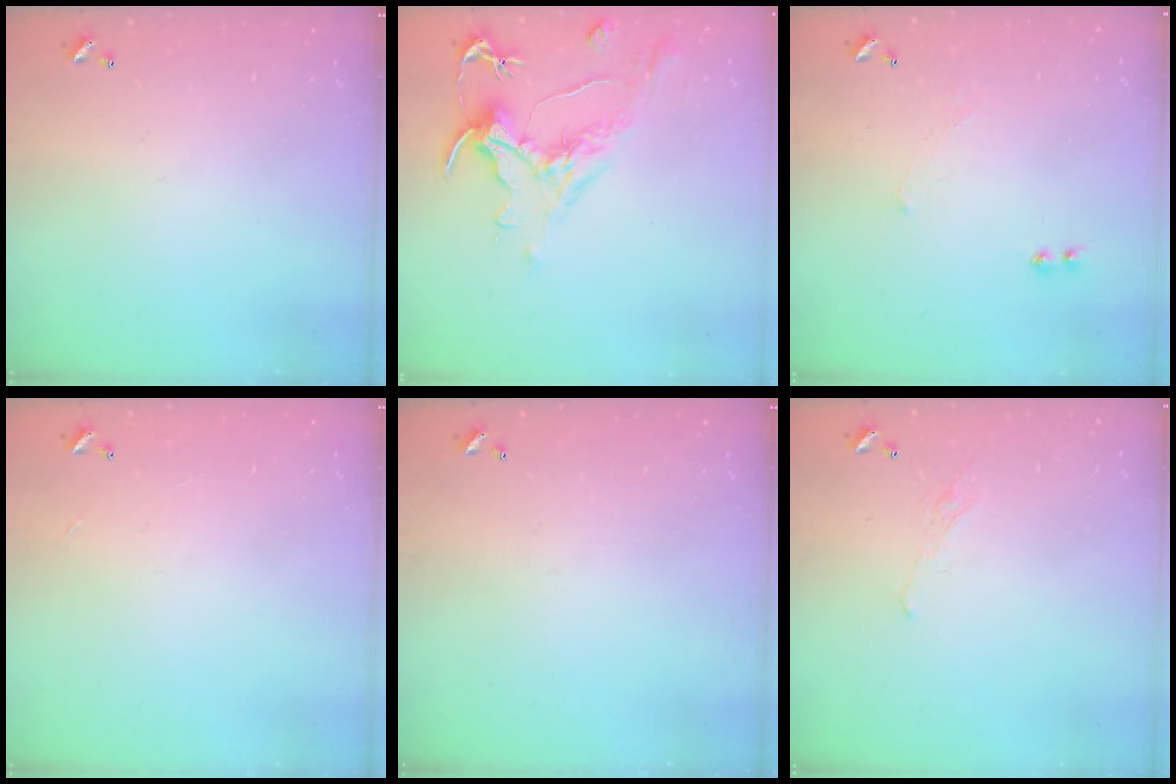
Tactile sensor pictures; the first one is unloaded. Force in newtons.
{"total": 1.6, "press": 0.7, "slide": 1.4}
{"total": 1.2, "press": 1.1, "slide": 0.5}
{"total": 0.0}
{"total": 0.0}
{"total": 0.5, "press": 0.2, "slide": 0.5}